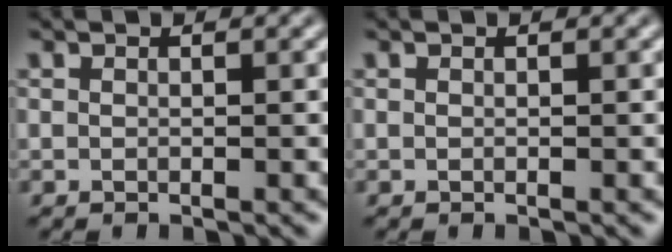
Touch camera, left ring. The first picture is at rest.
{"total": 0.0}